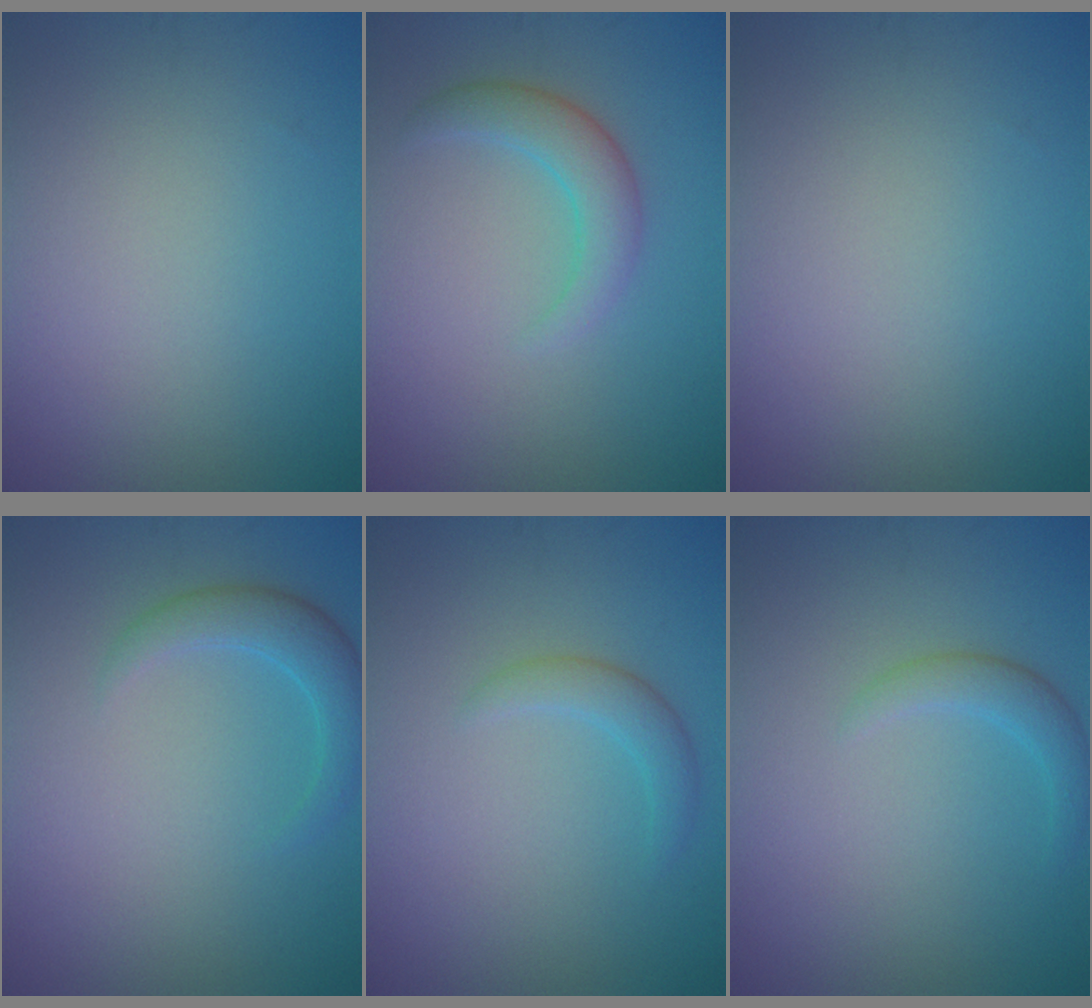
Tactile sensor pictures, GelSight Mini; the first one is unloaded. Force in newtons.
{"total": 2.8, "press": 2.8, "slide": 0.1}
{"total": 0.0}
{"total": 2.7, "press": 2.7, "slide": 0.1}
{"total": 1.7, "press": 1.7, "slide": 0.1}
{"total": 1.8, "press": 1.8, "slide": 0.1}